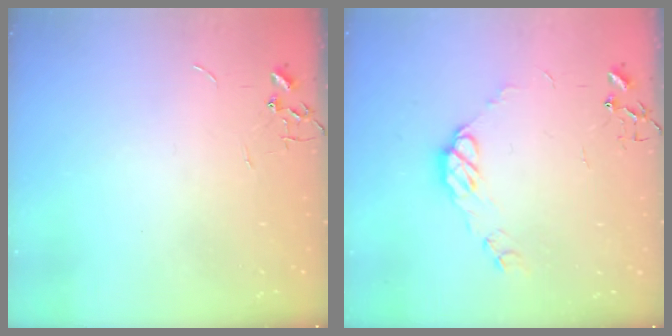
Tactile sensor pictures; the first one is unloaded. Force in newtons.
{"total": 8.5, "press": 8.5, "slide": 0.5}